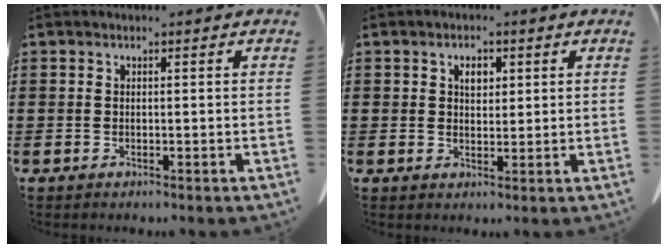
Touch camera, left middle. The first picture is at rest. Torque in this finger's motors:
{"motor_torque": [0.13, 0.09, 0.05, 0.03]}